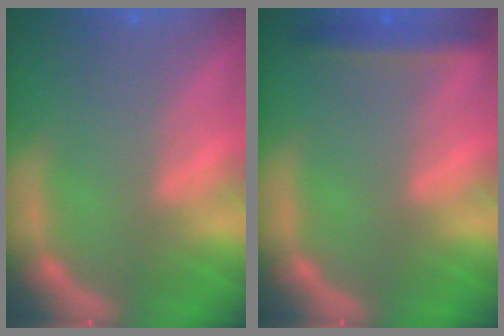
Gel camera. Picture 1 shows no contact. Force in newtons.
{"total": 2.4}